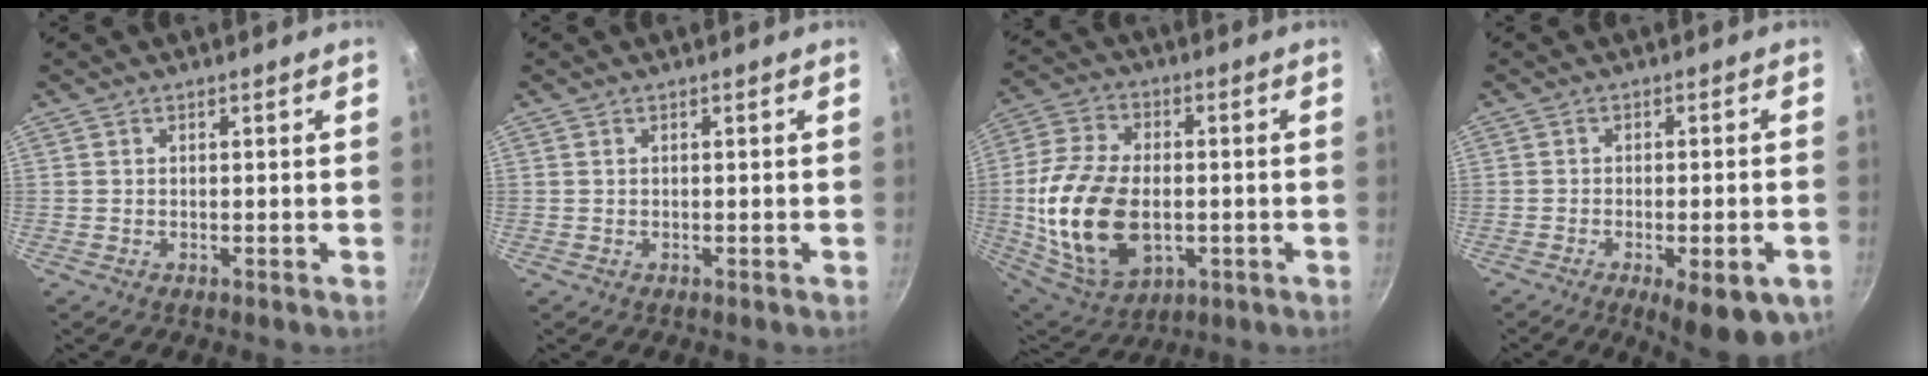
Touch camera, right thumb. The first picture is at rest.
{"total": 0.0}
{"total": 20.3, "force": [-2.3, 12.6, 15.7], "torque": [-0.305, 0.008, -0.030]}
{"total": 10.5, "force": [-4.5, 3.3, 8.8], "torque": [-0.104, 0.007, -0.055]}